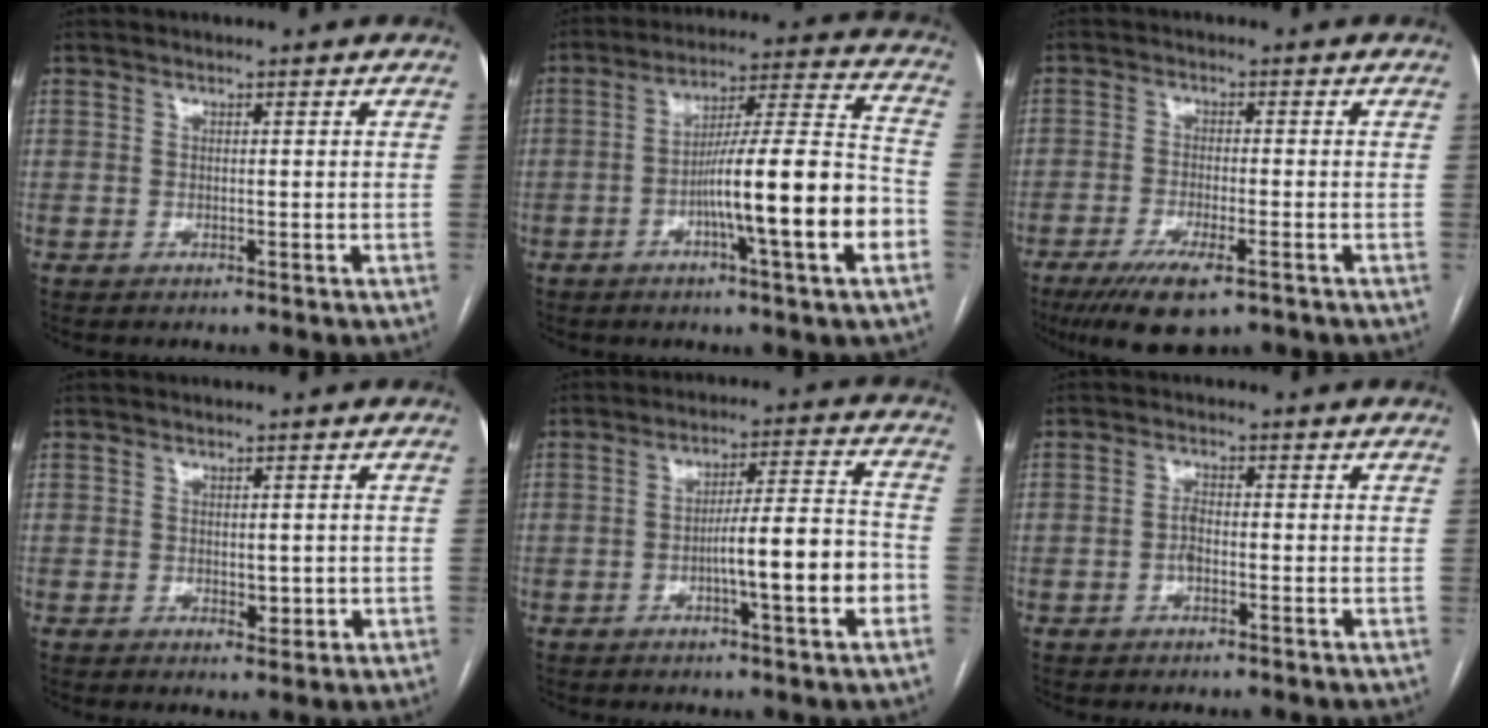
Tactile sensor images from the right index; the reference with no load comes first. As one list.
[{"total": 16.5, "force": [-5.1, 0.1, 15.7], "torque": [-0.247, 0.007, -0.082]}, {"total": 8.4, "force": [-5.4, 1.9, 6.2], "torque": [-0.112, -0.018, -0.083]}, {"total": 2.2, "force": [-0.2, 1.4, 1.7], "torque": [-0.021, -0.002, 0.004]}, {"total": 10.6, "force": [-3.1, 0.6, 10.1], "torque": [-0.156, 0.013, -0.046]}, {"total": 1.9, "force": [-0.6, 0.8, 1.6], "torque": [-0.029, 0.004, -0.013]}]